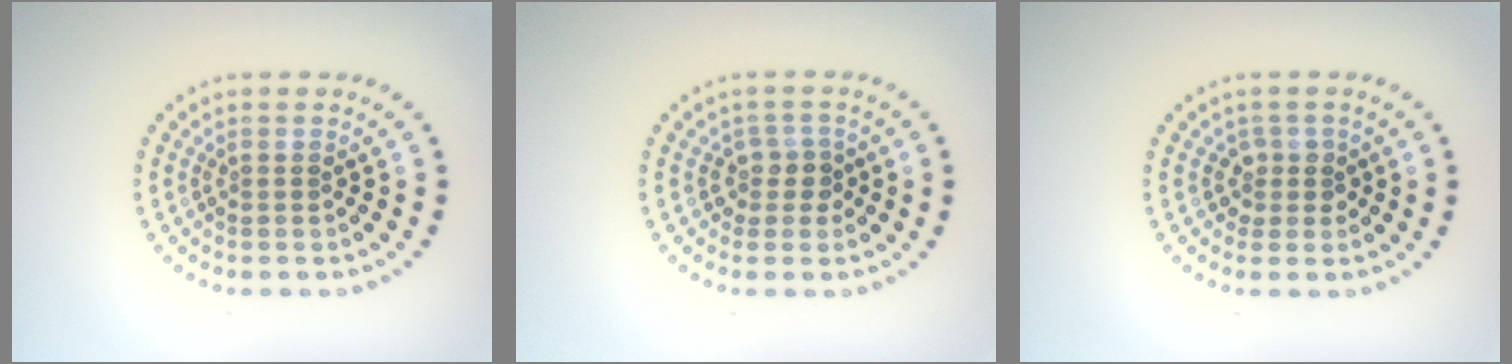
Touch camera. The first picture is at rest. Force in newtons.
{"total": 1.9, "press": 1.6, "slide": 1.1}
{"total": 1.7, "press": 1.3, "slide": 1.1}